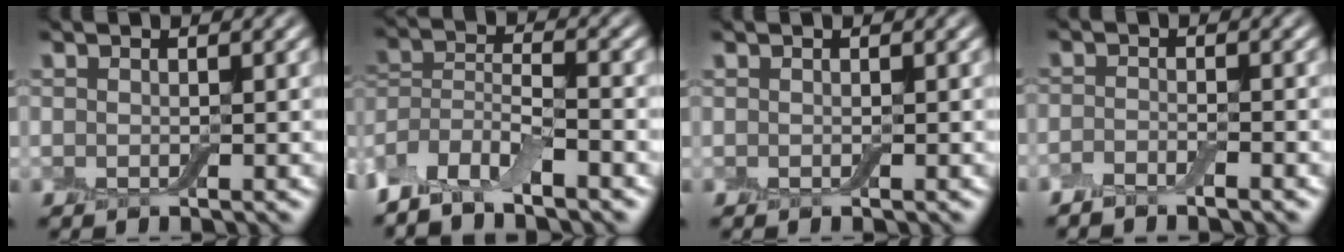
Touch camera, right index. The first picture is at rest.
{"total": 5.3, "force": [-4.1, 1.5, 2.9], "torque": [-0.059, 0.001, -0.086]}
{"total": 0.0}
{"total": 1.7, "force": [-1.5, 0.2, 0.7], "torque": [-0.015, -0.003, -0.033]}